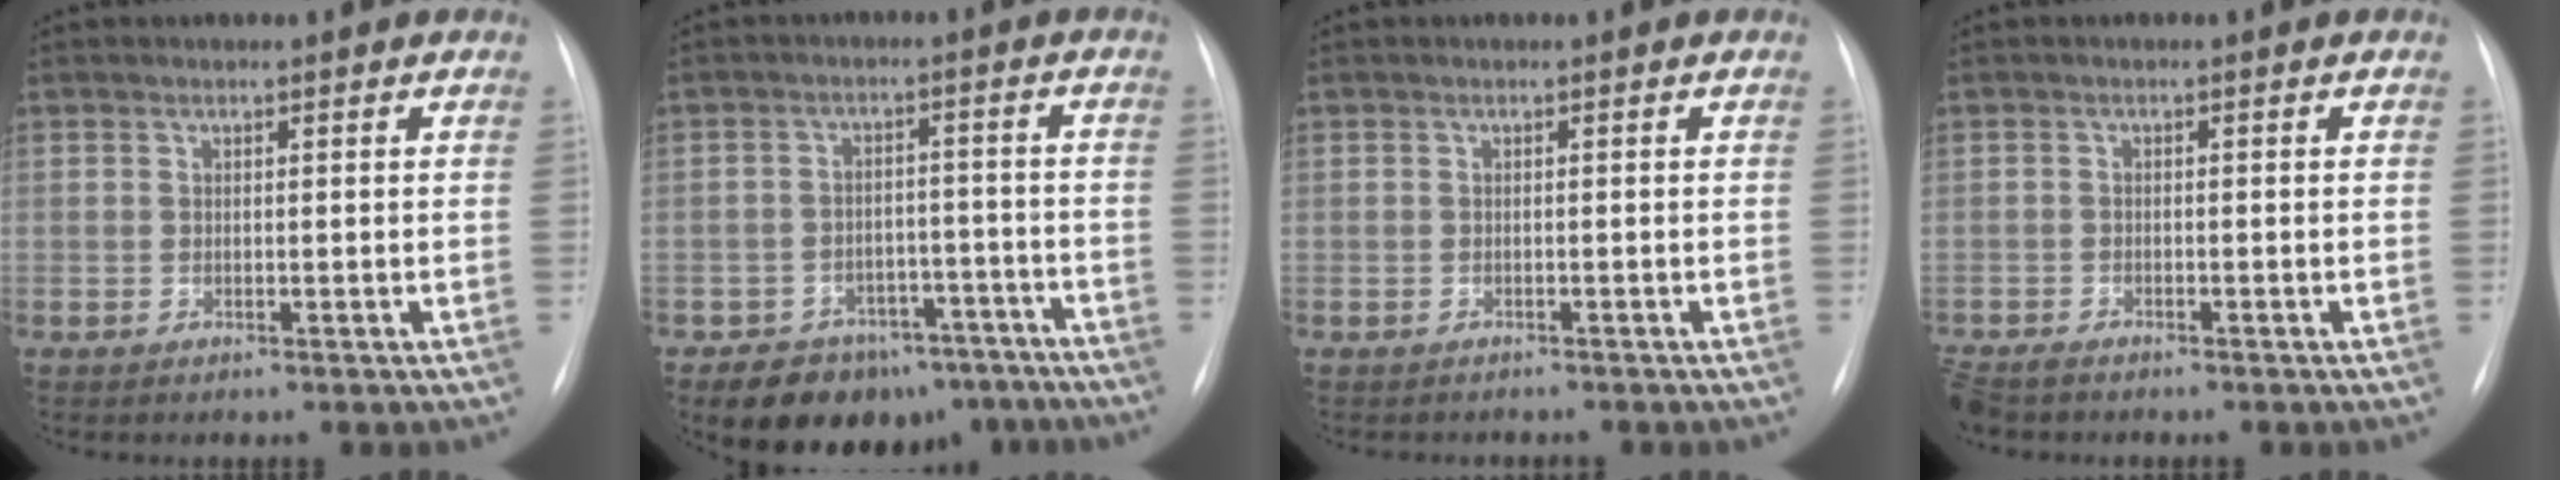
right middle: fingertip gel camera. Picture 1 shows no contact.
{"total": 12.2, "force": [-9.1, 6.9, 4.0], "torque": [-0.040, 0.029, -0.122]}
{"total": 1.7, "force": [-1.6, 0.5, 0.2], "torque": [-0.006, -0.003, -0.020]}
{"total": 3.7, "force": [-3.3, 1.2, 1.3], "torque": [-0.025, -0.010, -0.058]}